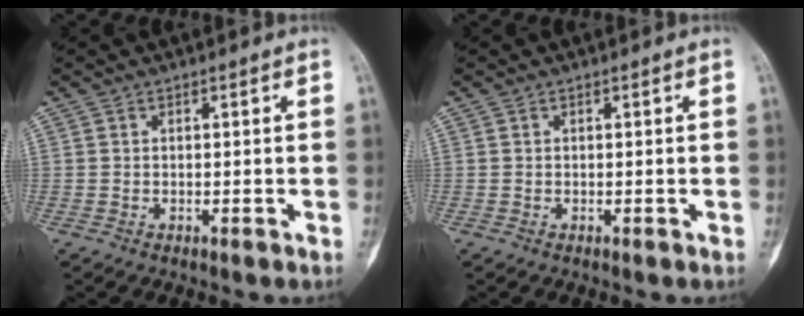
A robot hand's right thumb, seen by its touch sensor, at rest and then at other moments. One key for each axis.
{"total": 0.0}